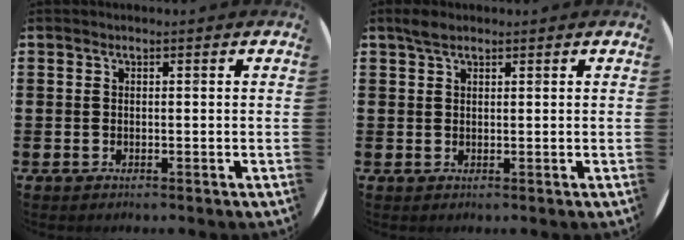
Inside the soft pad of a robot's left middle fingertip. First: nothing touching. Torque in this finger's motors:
{"motor_torque": [0.27, -0.16, -0.19, -0.05]}